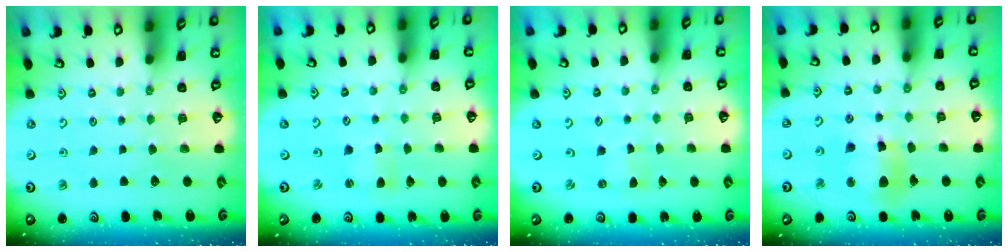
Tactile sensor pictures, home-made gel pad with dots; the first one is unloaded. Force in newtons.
{"total": 1.7, "press": 1.7, "slide": 0.3}
{"total": 0.0}
{"total": 11.7, "press": 11.4, "slide": 2.4}